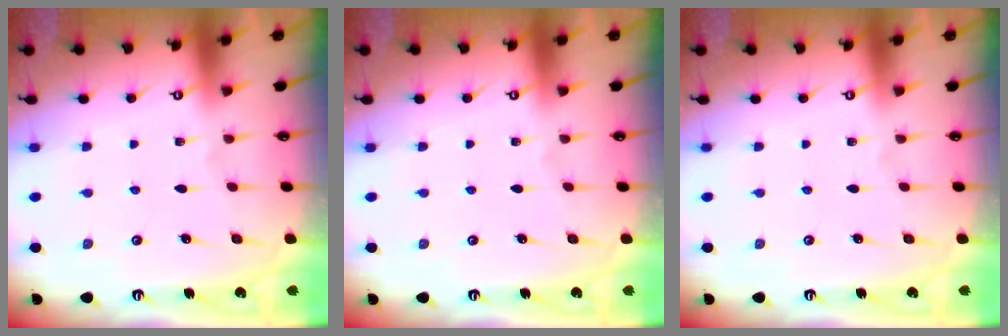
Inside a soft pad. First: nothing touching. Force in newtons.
{"total": 0.0}
{"total": 0.0}